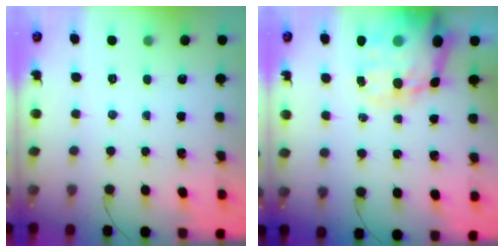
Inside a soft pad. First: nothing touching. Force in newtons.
{"total": 20.3, "press": 19.8, "slide": 4.6}